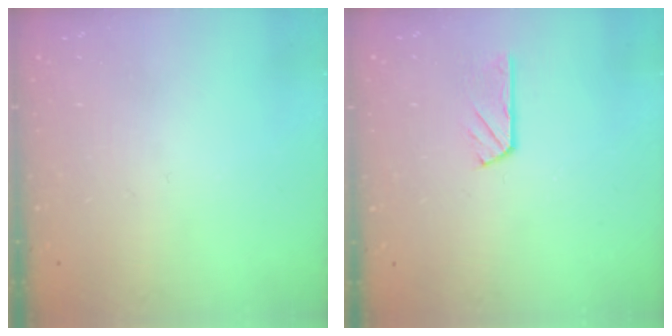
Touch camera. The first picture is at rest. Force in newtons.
{"total": 2.9, "press": 2.9, "slide": 0.2}